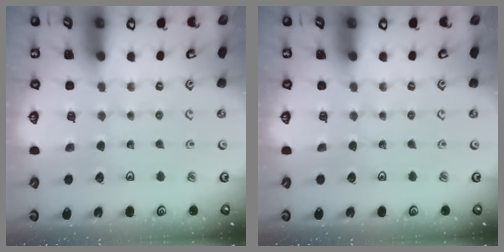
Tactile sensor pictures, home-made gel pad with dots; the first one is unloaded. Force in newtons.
{"total": 0.0}